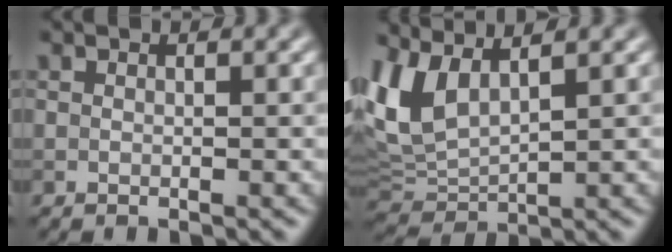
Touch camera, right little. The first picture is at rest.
{"total": 5.7, "force": [2.4, 2.8, 4.2], "torque": [-0.112, 0.000, 0.051]}